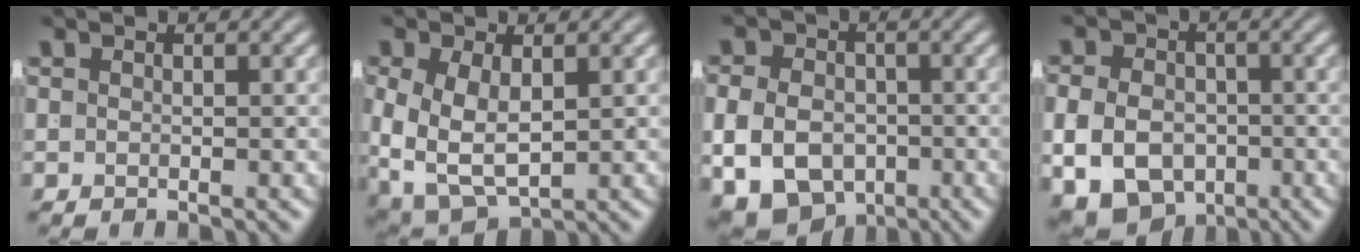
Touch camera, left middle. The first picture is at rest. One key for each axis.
{"total": 7.5, "fx": -1.2, "fy": 5.7, "fz": 4.7, "tx": -0.113, "ty": -0.042, "tz": 0.002}
{"total": 10.5, "fx": -4.2, "fy": 8.5, "fz": 4.5, "tx": -0.093, "ty": -0.046, "tz": -0.061}
{"total": 10.3, "fx": -4.1, "fy": 8.3, "fz": 4.4, "tx": -0.085, "ty": -0.044, "tz": -0.061}